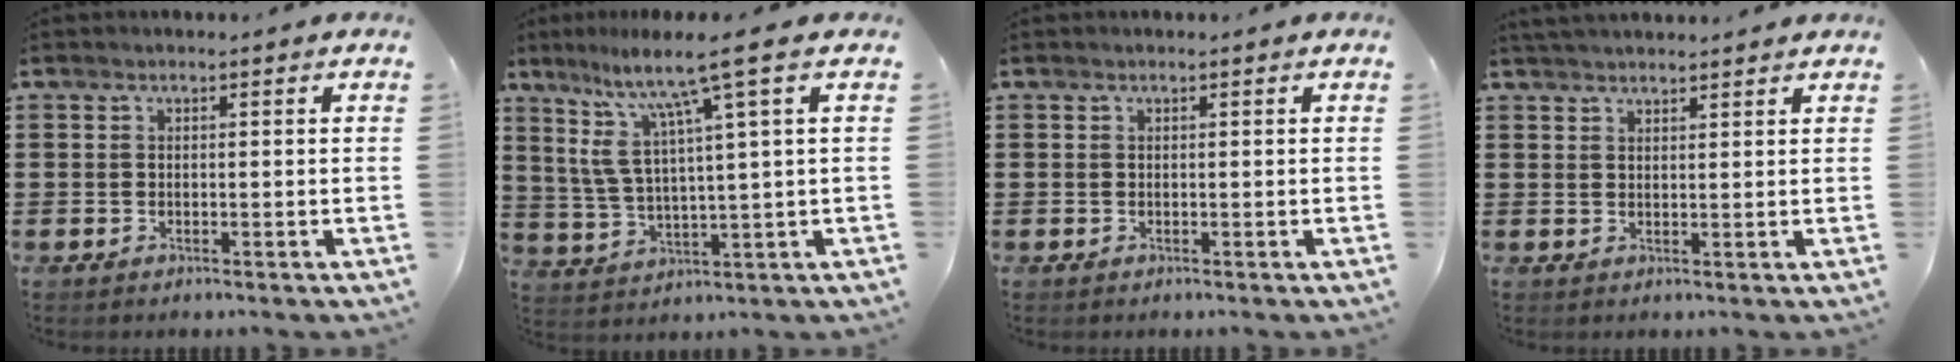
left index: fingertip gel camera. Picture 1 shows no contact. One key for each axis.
{"total": 10.6, "fx": 5.9, "fy": 0.3, "fz": 8.7, "tx": -0.198, "ty": -0.027, "tz": 0.089}
{"total": 0.0}
{"total": 2.1, "fx": 2.1, "fy": 0.1, "fz": 0.2, "tx": -0.009, "ty": -0.001, "tz": 0.041}